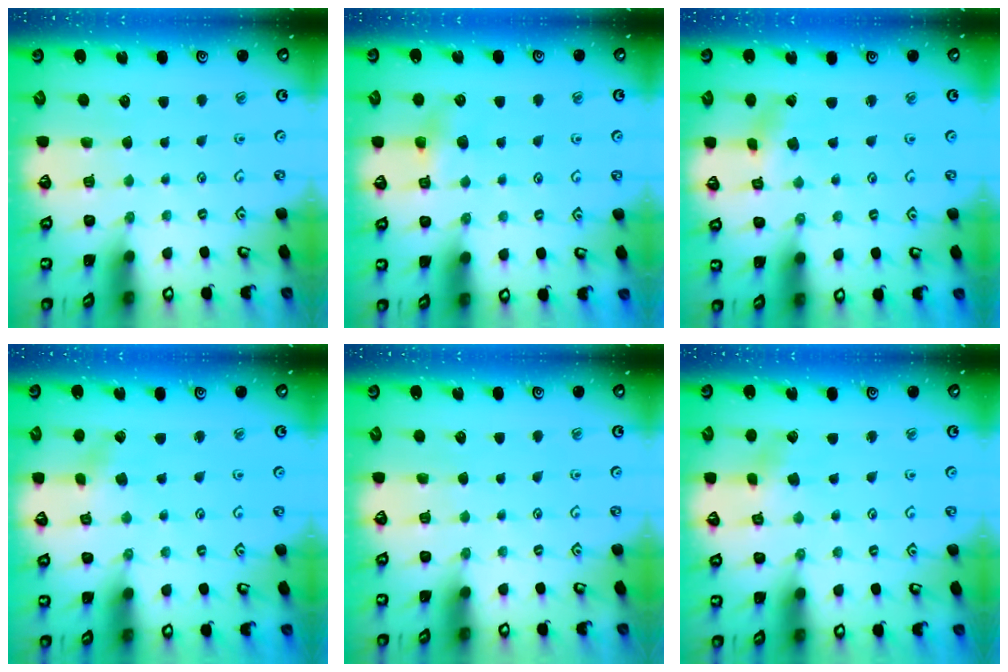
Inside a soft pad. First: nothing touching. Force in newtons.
{"total": 5.9, "press": 5.8, "slide": 1.1}
{"total": 1.5, "press": 1.5, "slide": 0.3}
{"total": 1.7, "press": 1.7, "slide": 0.3}
{"total": 0.0}
{"total": 2.3, "press": 2.2, "slide": 0.4}